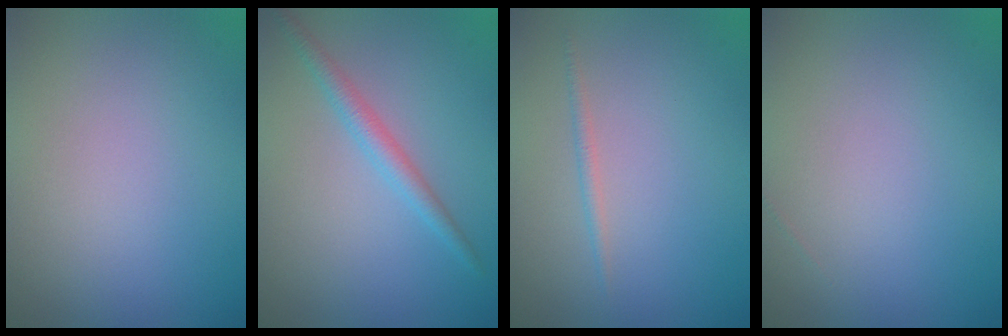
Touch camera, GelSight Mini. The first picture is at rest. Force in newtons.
{"total": 2.0, "press": 2.0, "slide": 0.0}
{"total": 0.7, "press": 0.7, "slide": 0.1}
{"total": 0.0}